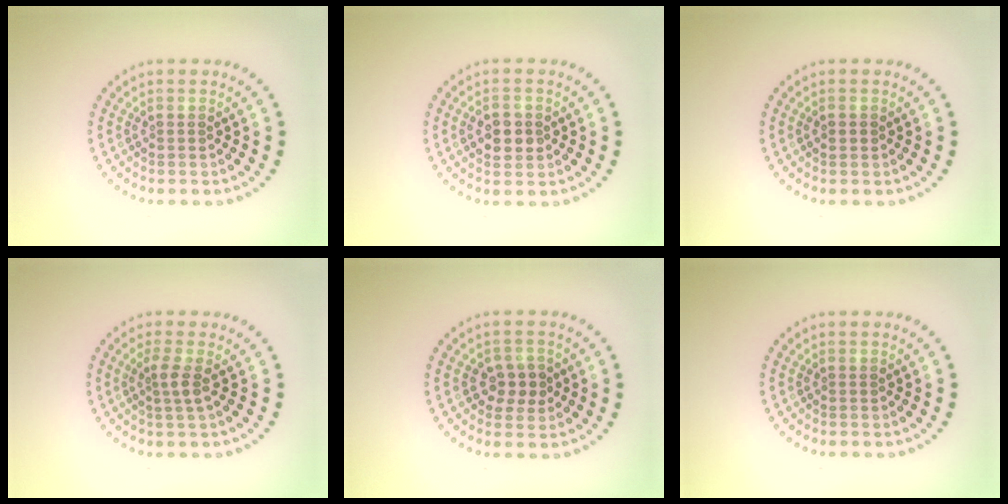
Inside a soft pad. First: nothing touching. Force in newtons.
{"total": 3.1, "press": 3.0, "slide": 0.2}
{"total": 1.1, "press": 1.1, "slide": 0.0}
{"total": 1.8, "press": 1.3, "slide": 1.3}
{"total": 2.6, "press": 2.5, "slide": 0.5}
{"total": 0.0}